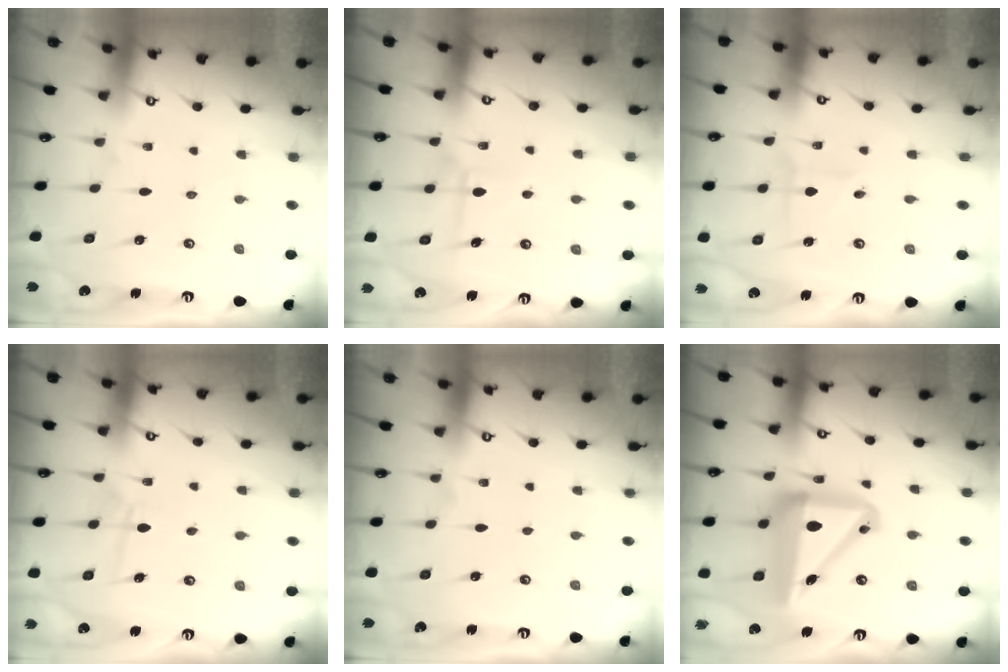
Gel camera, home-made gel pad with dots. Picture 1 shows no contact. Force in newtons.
{"total": 6.7, "press": 6.7, "slide": 0.4}
{"total": 2.2, "press": 2.2, "slide": 0.3}
{"total": 5.5, "press": 5.5, "slide": 0.8}
{"total": 0.0}
{"total": 16.1, "press": 15.8, "slide": 3.1}